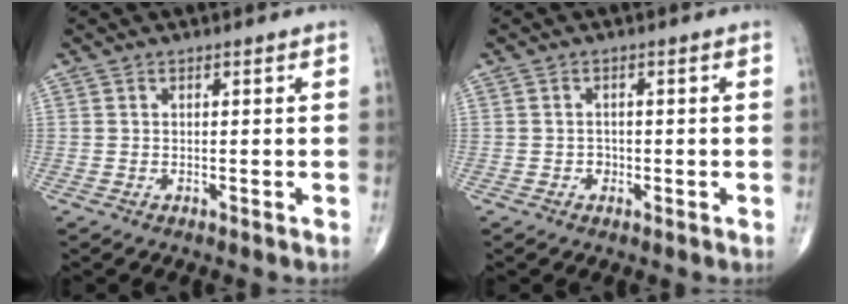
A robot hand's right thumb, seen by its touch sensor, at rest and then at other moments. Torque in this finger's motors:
{"motor_torque": [0.24, 0.06, 0.44, -0.02, -0.02]}